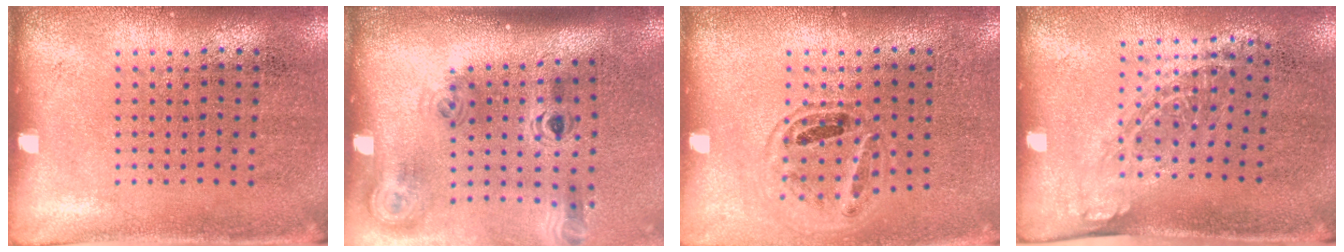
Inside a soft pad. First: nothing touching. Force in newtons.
{"total": 1.9, "press": 1.3, "slide": 1.5}
{"total": 0.9, "press": 0.9, "slide": 0.1}
{"total": 1.3, "press": 1.0, "slide": 0.9}